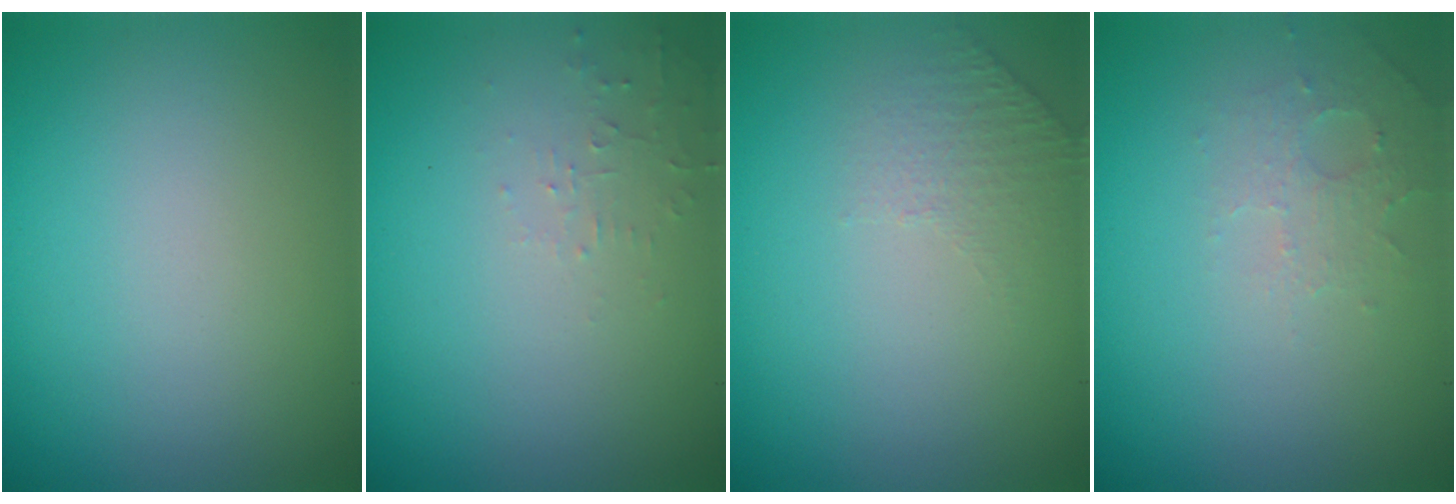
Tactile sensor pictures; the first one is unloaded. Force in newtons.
{"total": 1.2, "press": 1.2, "slide": 0.3}
{"total": 1.2, "press": 0.7, "slide": 0.9}
{"total": 1.8, "press": 1.7, "slide": 0.4}